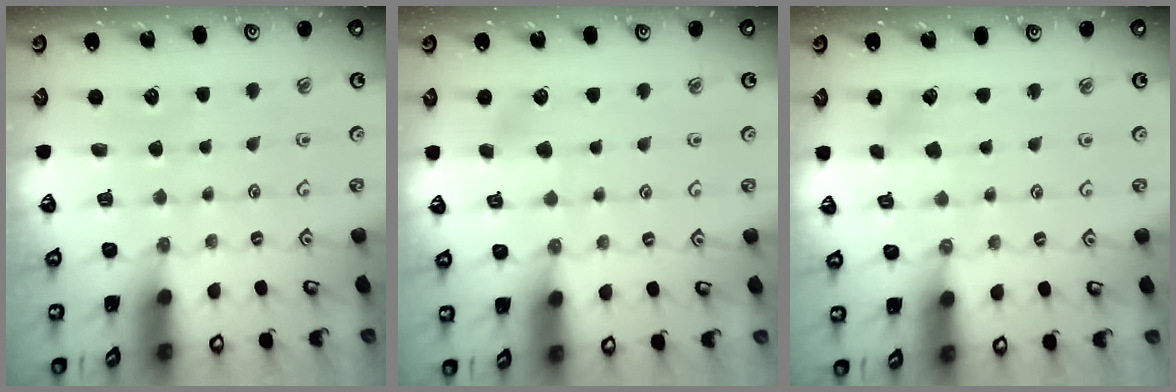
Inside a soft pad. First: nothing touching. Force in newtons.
{"total": 3.8, "press": 3.8, "slide": 0.7}
{"total": 2.2, "press": 2.2, "slide": 0.3}